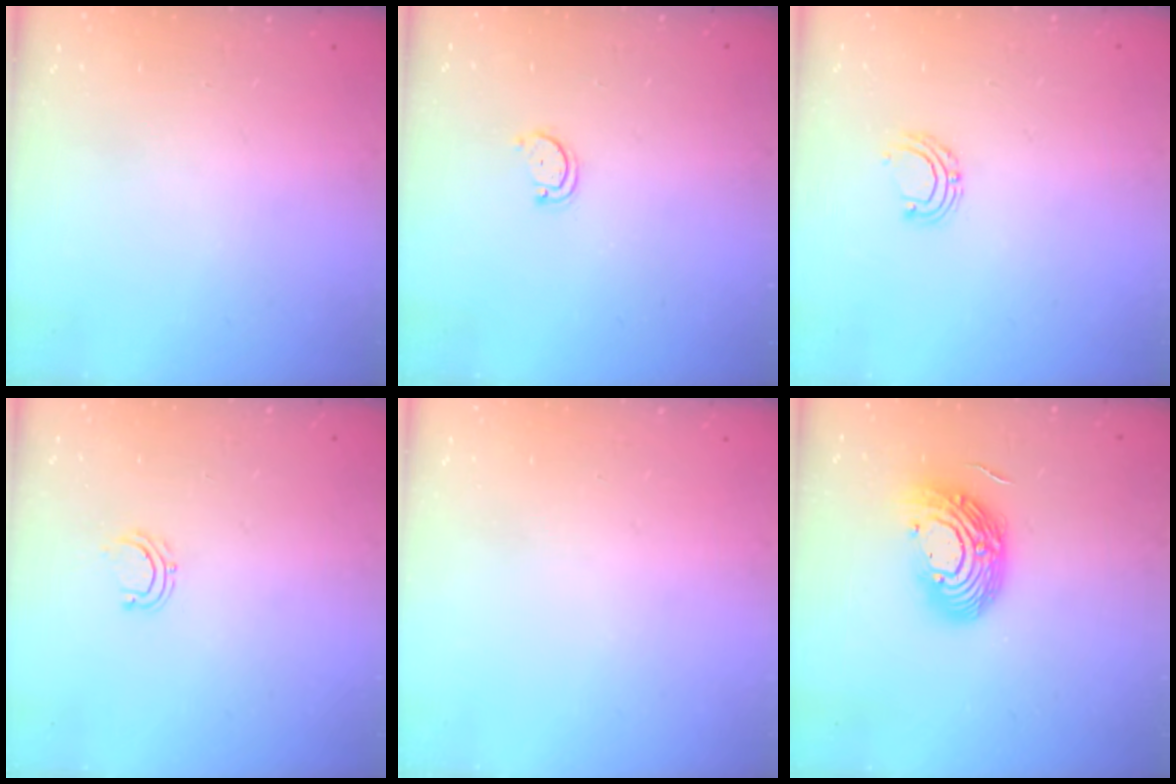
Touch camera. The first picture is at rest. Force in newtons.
{"total": 2.8, "press": 2.8, "slide": 0.3}
{"total": 5.2, "press": 5.2, "slide": 0.6}
{"total": 5.3, "press": 5.2, "slide": 0.6}
{"total": 0.0}
{"total": 14.0, "press": 13.9, "slide": 1.1}